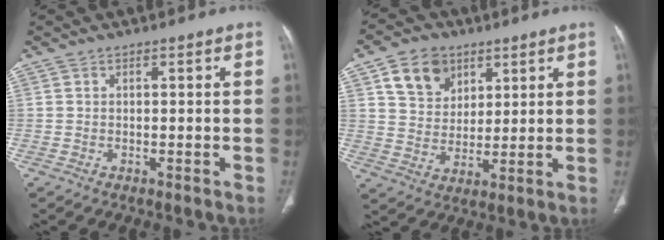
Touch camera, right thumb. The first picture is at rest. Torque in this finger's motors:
{"motor_torque": [0.07, 0.16, 0.32, -0.29, 0.05]}